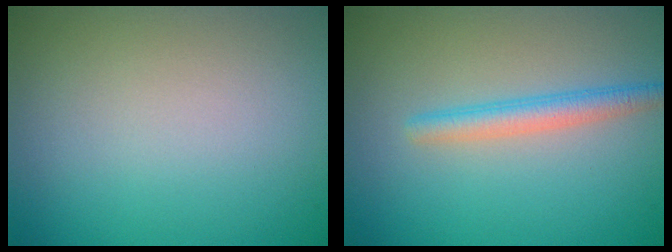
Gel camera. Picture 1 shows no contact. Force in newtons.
{"total": 2.4, "press": 2.4, "slide": 0.1}